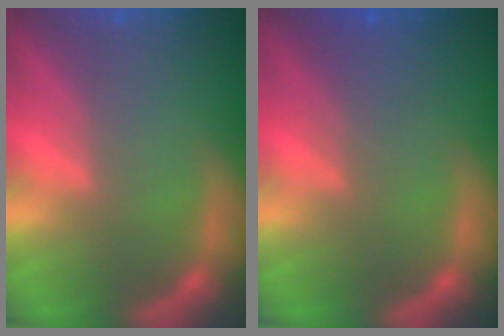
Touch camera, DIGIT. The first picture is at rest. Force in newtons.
{"total": 2.4}